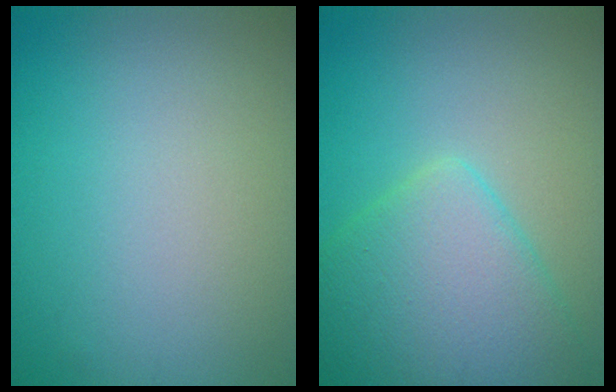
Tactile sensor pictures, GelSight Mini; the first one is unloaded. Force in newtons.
{"total": 6.8, "press": 6.8, "slide": 0.3}